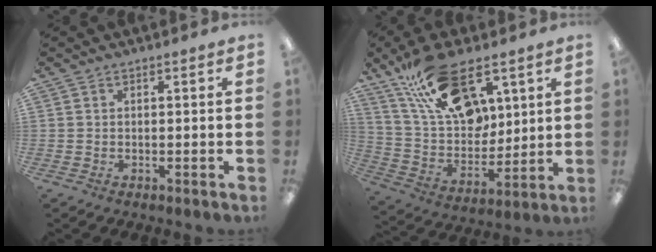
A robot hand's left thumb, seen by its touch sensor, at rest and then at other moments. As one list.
[{"total": 21.1, "force": [12.6, 11.2, 12.6], "torque": [-0.228, -0.049, 0.229]}]